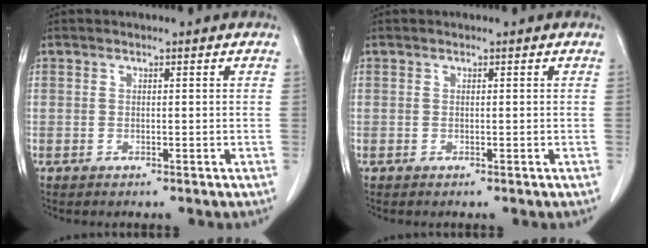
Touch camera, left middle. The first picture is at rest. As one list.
[{"total": 0.0}]